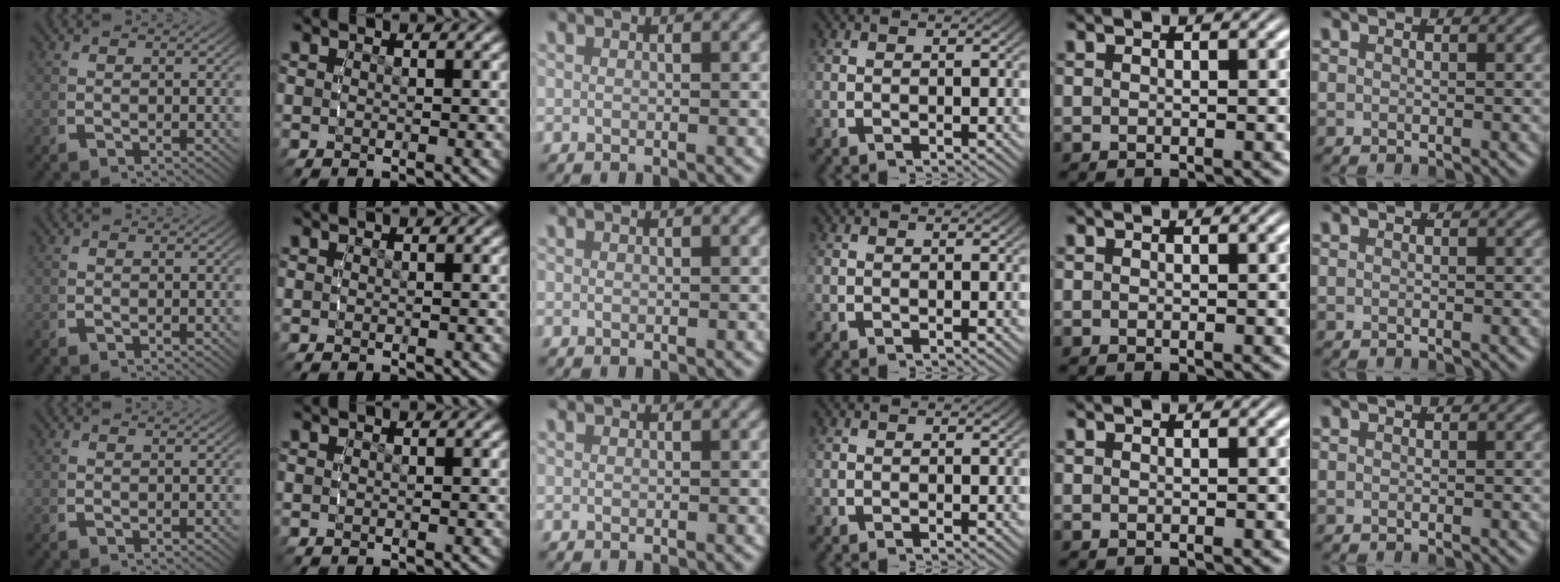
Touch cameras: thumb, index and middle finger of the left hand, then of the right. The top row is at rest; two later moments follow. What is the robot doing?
{"motion": "reach", "object": "sponge"}